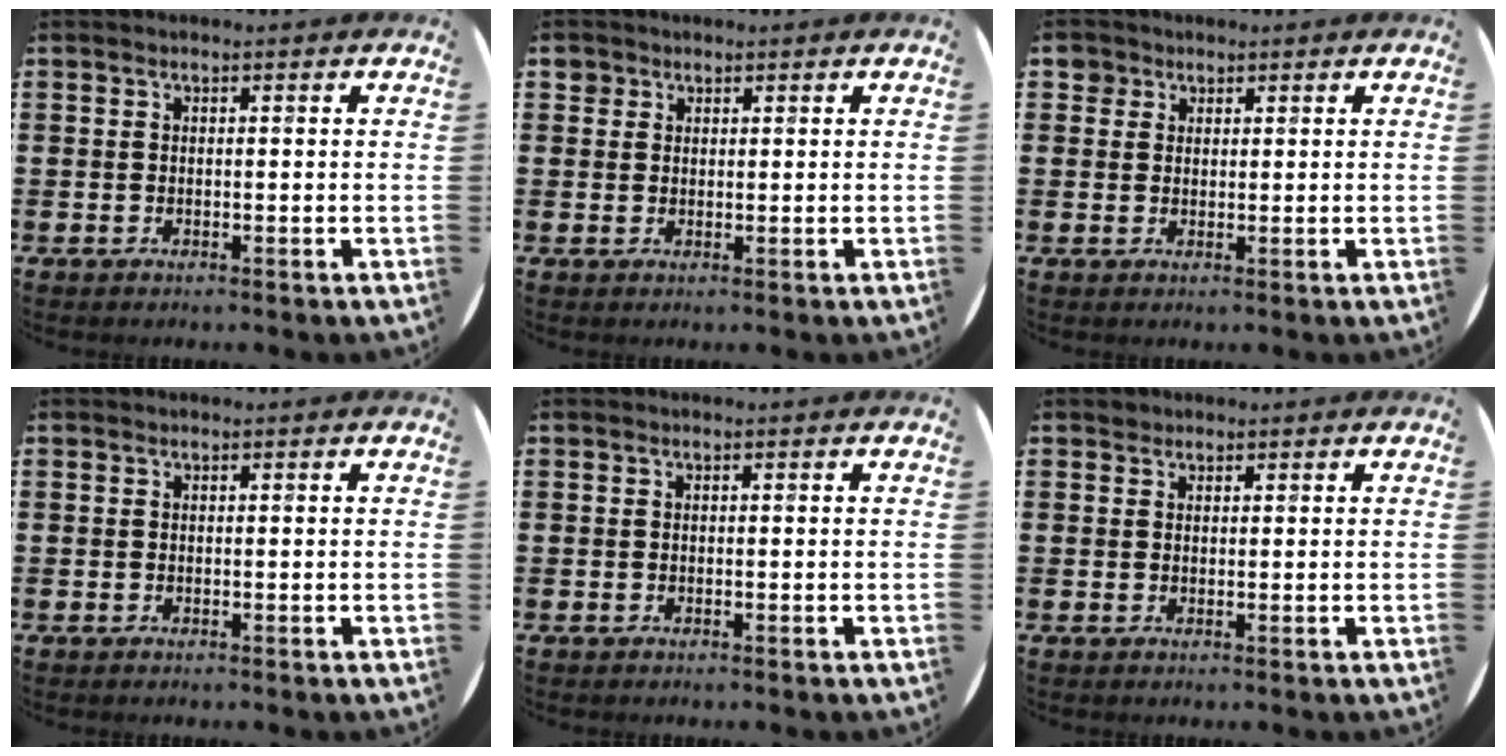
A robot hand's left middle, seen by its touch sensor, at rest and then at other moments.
{"total": 1.6, "force": [1.2, 1.1, 0.1], "torque": [0.006, 0.001, 0.023]}
{"total": 2.2, "force": [1.5, 1.5, 0.1], "torque": [0.011, 0.001, 0.026]}
{"total": 0.0}
{"total": 0.0}
{"total": 0.9, "force": [0.8, 0.5, -0.1], "torque": [0.002, 0.003, 0.015]}